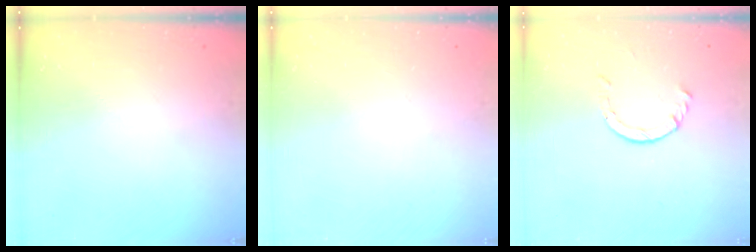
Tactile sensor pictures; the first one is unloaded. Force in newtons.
{"total": 0.0}
{"total": 3.0, "press": 2.9, "slide": 0.3}